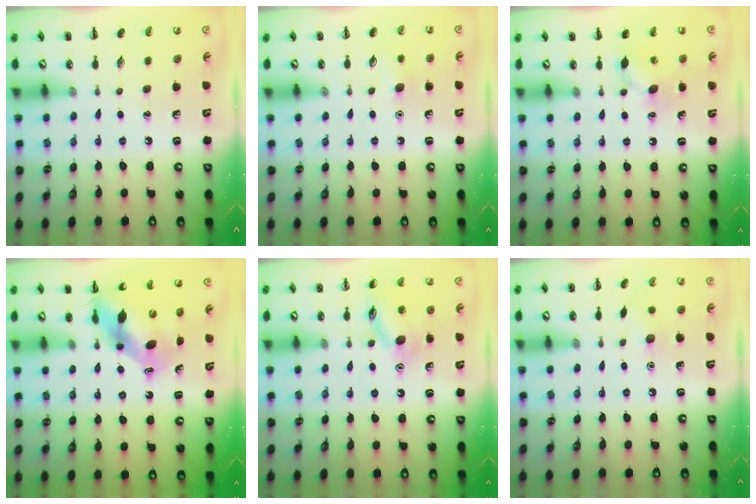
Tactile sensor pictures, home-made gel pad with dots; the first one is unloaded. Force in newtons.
{"total": 5.5, "press": 5.4, "slide": 1.3}
{"total": 4.3, "press": 4.1, "slide": 1.1}
{"total": 9.5, "press": 9.2, "slide": 2.5}
{"total": 12.0, "press": 12.0, "slide": 0.8}
{"total": 5.4, "press": 5.2, "slide": 1.4}